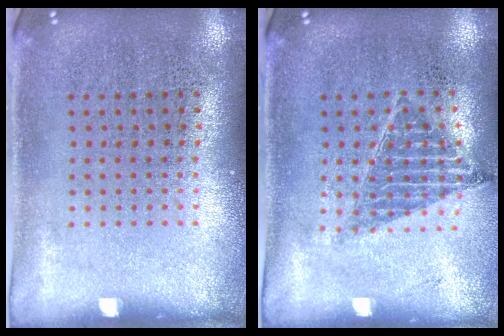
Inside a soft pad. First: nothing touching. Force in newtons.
{"total": 0.9, "press": 0.9, "slide": 0.1}